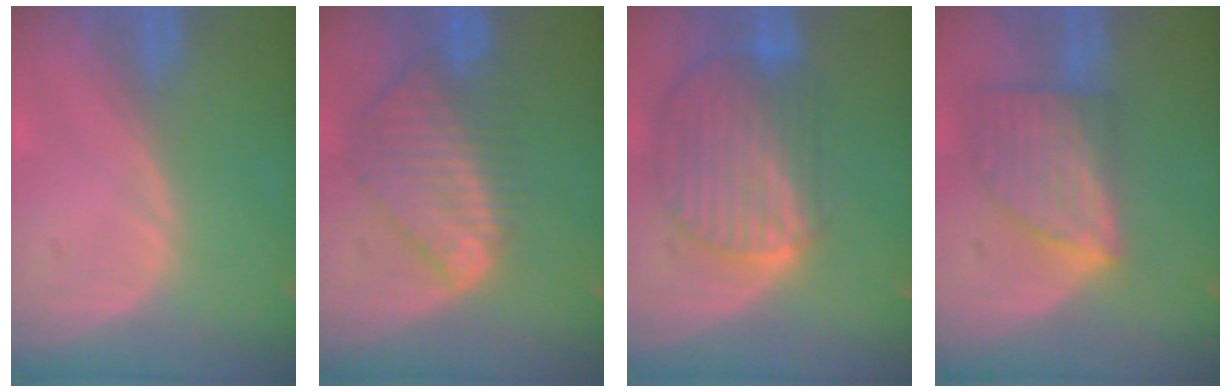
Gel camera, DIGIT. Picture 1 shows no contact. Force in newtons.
{"total": 9.1, "press": 7.7, "slide": 4.8}
{"total": 10.3, "press": 8.8, "slide": 5.4}
{"total": 7.8, "press": 7.1, "slide": 3.3}